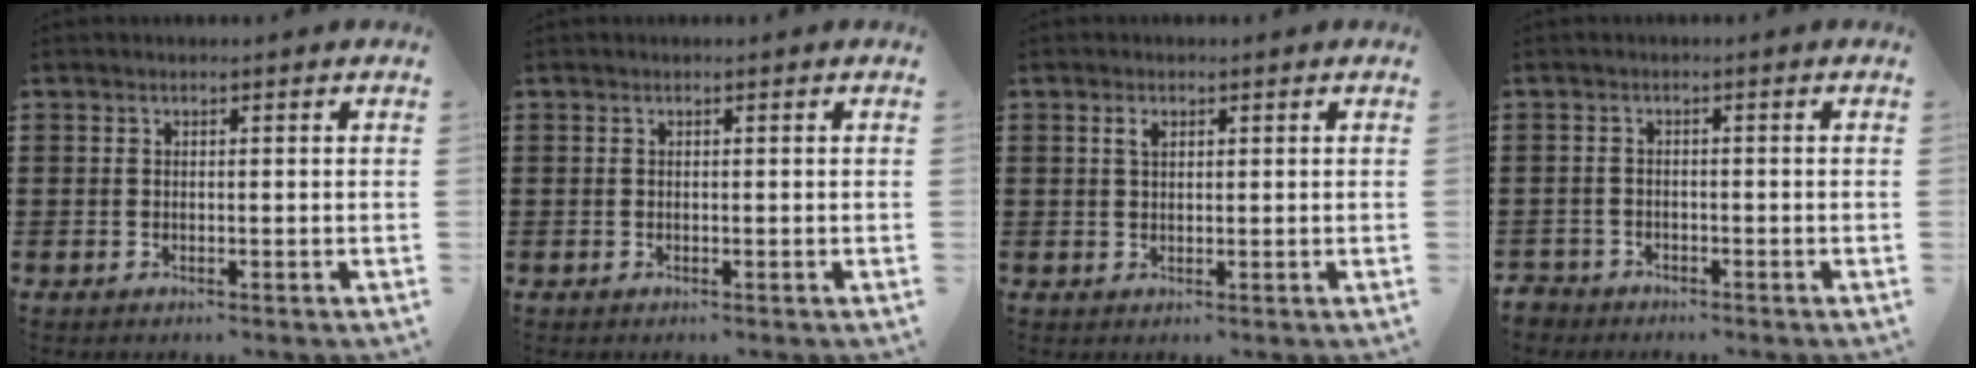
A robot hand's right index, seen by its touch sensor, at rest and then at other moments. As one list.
[{"total": 0.0}, {"total": 1.4, "force": [0.7, 0.7, 1.0], "torque": [-0.023, 0.004, 0.012]}, {"total": 2.0, "force": [-1.8, 0.7, -0.2], "torque": [-0.003, -0.001, -0.043]}]